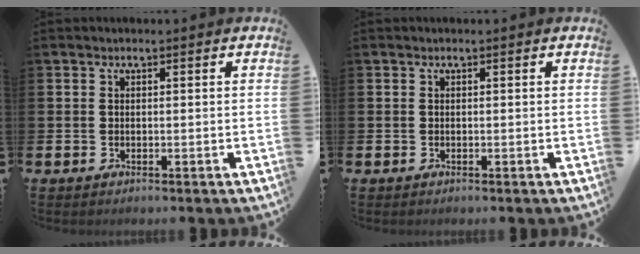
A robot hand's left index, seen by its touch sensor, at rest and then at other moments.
{"total": 0.0}